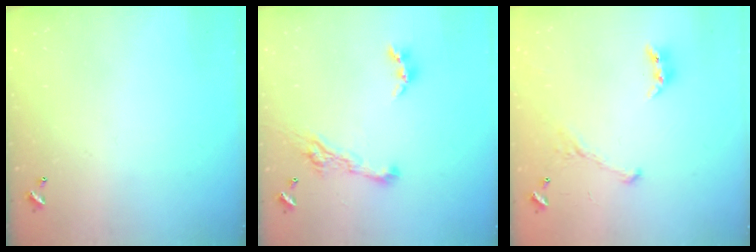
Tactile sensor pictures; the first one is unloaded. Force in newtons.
{"total": 7.0, "press": 6.9, "slide": 1.1}
{"total": 2.0, "press": 2.0, "slide": 0.4}